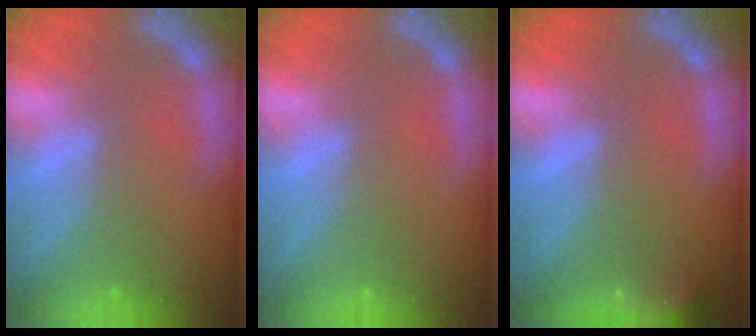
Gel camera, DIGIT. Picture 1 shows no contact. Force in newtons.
{"total": 0.0}
{"total": 6.5}